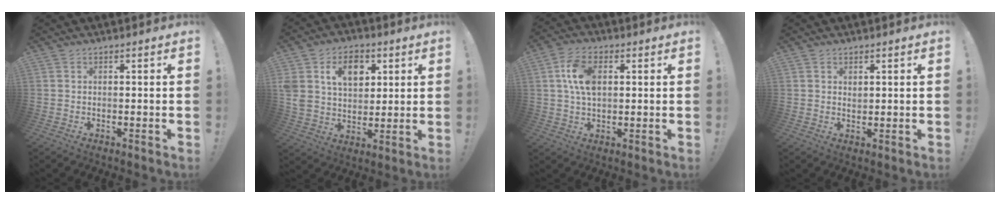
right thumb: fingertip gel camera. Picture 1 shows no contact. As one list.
[{"total": 12.9, "force": [5.5, 9.5, 6.7], "torque": [-0.103, -0.013, 0.105]}, {"total": 10.1, "force": [2.2, 6.5, 7.4], "torque": [-0.142, 0.008, 0.043]}, {"total": 1.4, "force": [1.0, 0.9, 0.3], "torque": [0.002, -0.004, 0.017]}]